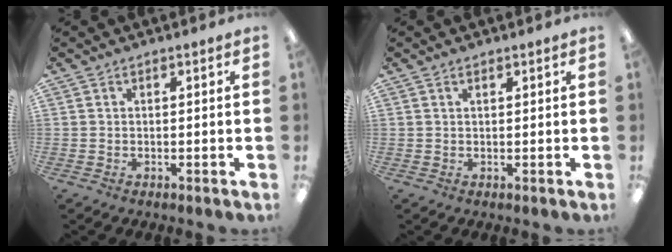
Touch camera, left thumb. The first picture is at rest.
{"total": 0.7, "force": [0.5, 0.3, 0.4], "torque": [-0.010, 0.001, 0.009]}